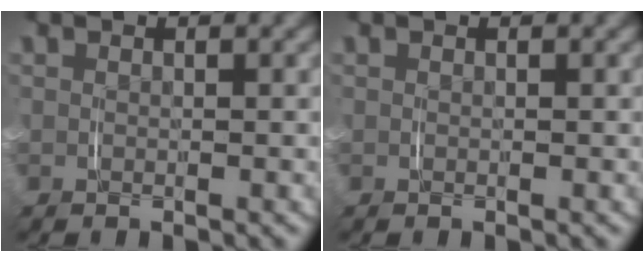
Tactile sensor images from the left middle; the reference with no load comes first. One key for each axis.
{"total": 0.0}